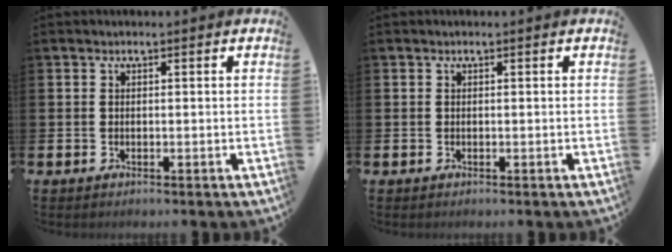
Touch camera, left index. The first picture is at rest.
{"total": 0.0}